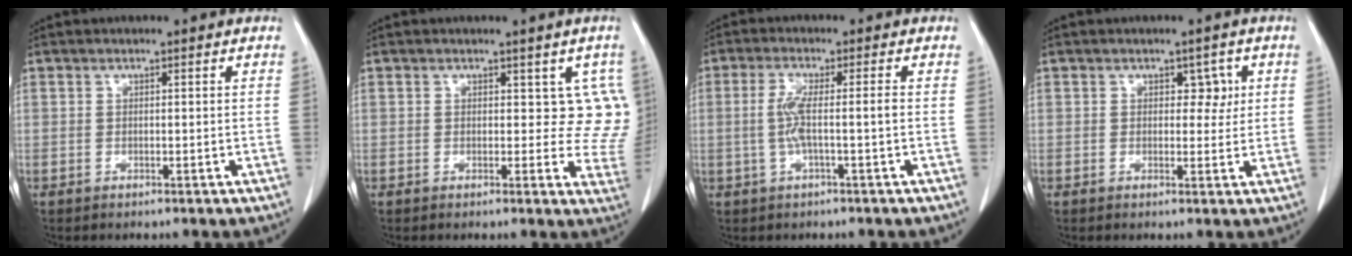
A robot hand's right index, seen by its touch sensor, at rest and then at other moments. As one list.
[{"total": 5.6, "force": [2.0, 3.8, 3.5], "torque": [0.001, -0.004, 0.015]}, {"total": 4.5, "force": [-0.6, 0.0, 4.4], "torque": [-0.096, 0.006, -0.012]}, {"total": 2.7, "force": [0.9, 1.8, 1.8], "torque": [-0.015, 0.006, 0.010]}]